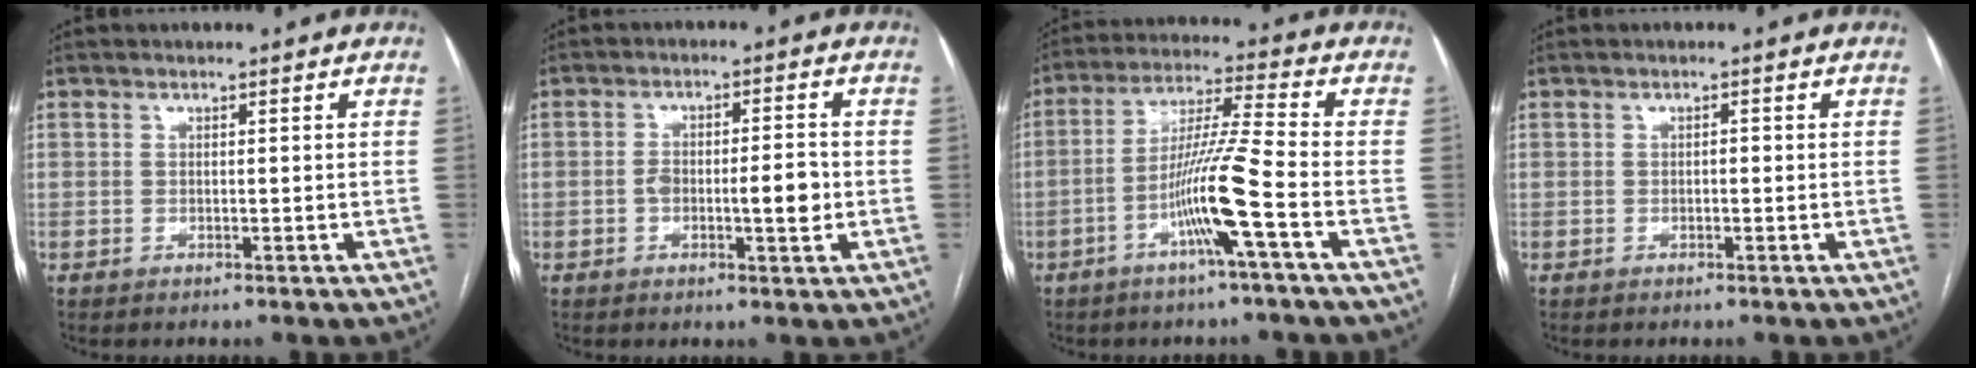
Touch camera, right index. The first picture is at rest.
{"total": 6.1, "force": [-1.1, 1.5, 5.8], "torque": [-0.101, 0.007, -0.016]}
{"total": 10.7, "force": [-4.2, -1.6, 9.7], "torque": [-0.189, 0.002, -0.081]}
{"total": 0.5, "force": [-0.1, 0.3, 0.5], "torque": [-0.006, 0.002, -0.004]}